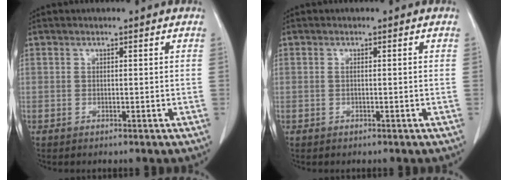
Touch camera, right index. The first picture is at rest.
{"total": 0.8, "force": [-0.1, 0.1, 0.8], "torque": [-0.015, 0.000, 0.000]}